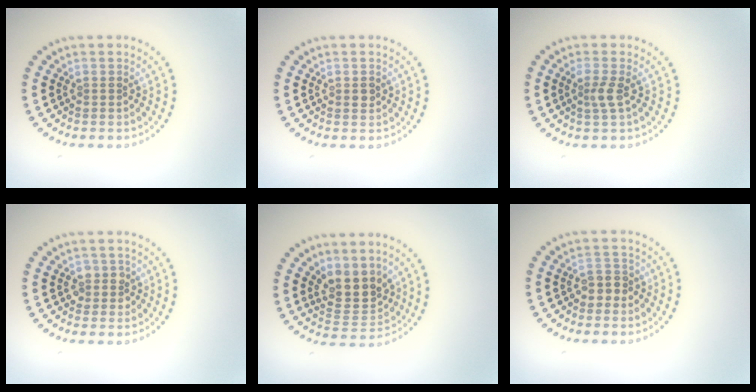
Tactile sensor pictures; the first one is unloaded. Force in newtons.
{"total": 0.9, "press": 0.9, "slide": 0.0}
{"total": 1.6, "press": 1.2, "slide": 1.1}
{"total": 1.5, "press": 1.4, "slide": 0.6}
{"total": 3.7, "press": 3.3, "slide": 1.7}
{"total": 1.9, "press": 1.8, "slide": 0.7}